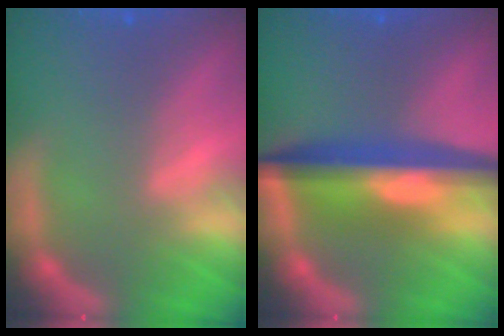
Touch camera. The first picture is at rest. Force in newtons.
{"total": 8.6}